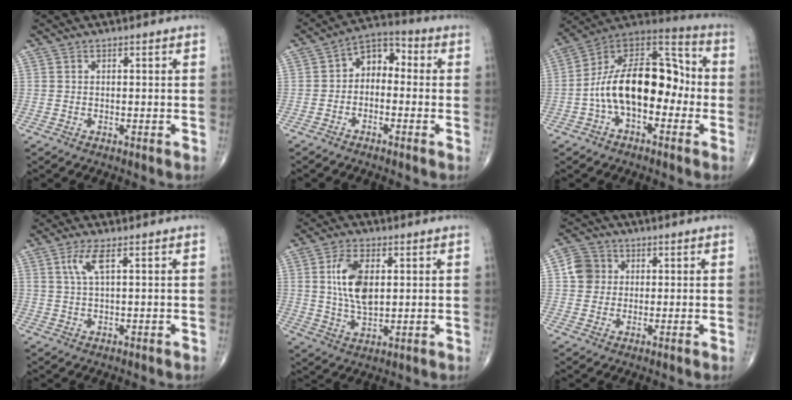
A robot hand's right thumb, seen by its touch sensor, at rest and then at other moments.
{"total": 7.0, "force": [-0.5, 4.9, 5.0], "torque": [-0.051, 0.036, -0.029]}
{"total": 19.2, "force": [-2.9, 10.9, 15.5], "torque": [-0.235, 0.059, -0.060]}
{"total": 4.2, "force": [1.7, 0.9, 3.7], "torque": [-0.091, 0.001, 0.040]}
{"total": 9.9, "force": [2.1, 5.2, 8.1], "torque": [-0.150, -0.008, 0.043]}
{"total": 5.6, "force": [1.0, 5.2, 1.8], "torque": [-0.013, 0.006, 0.010]}